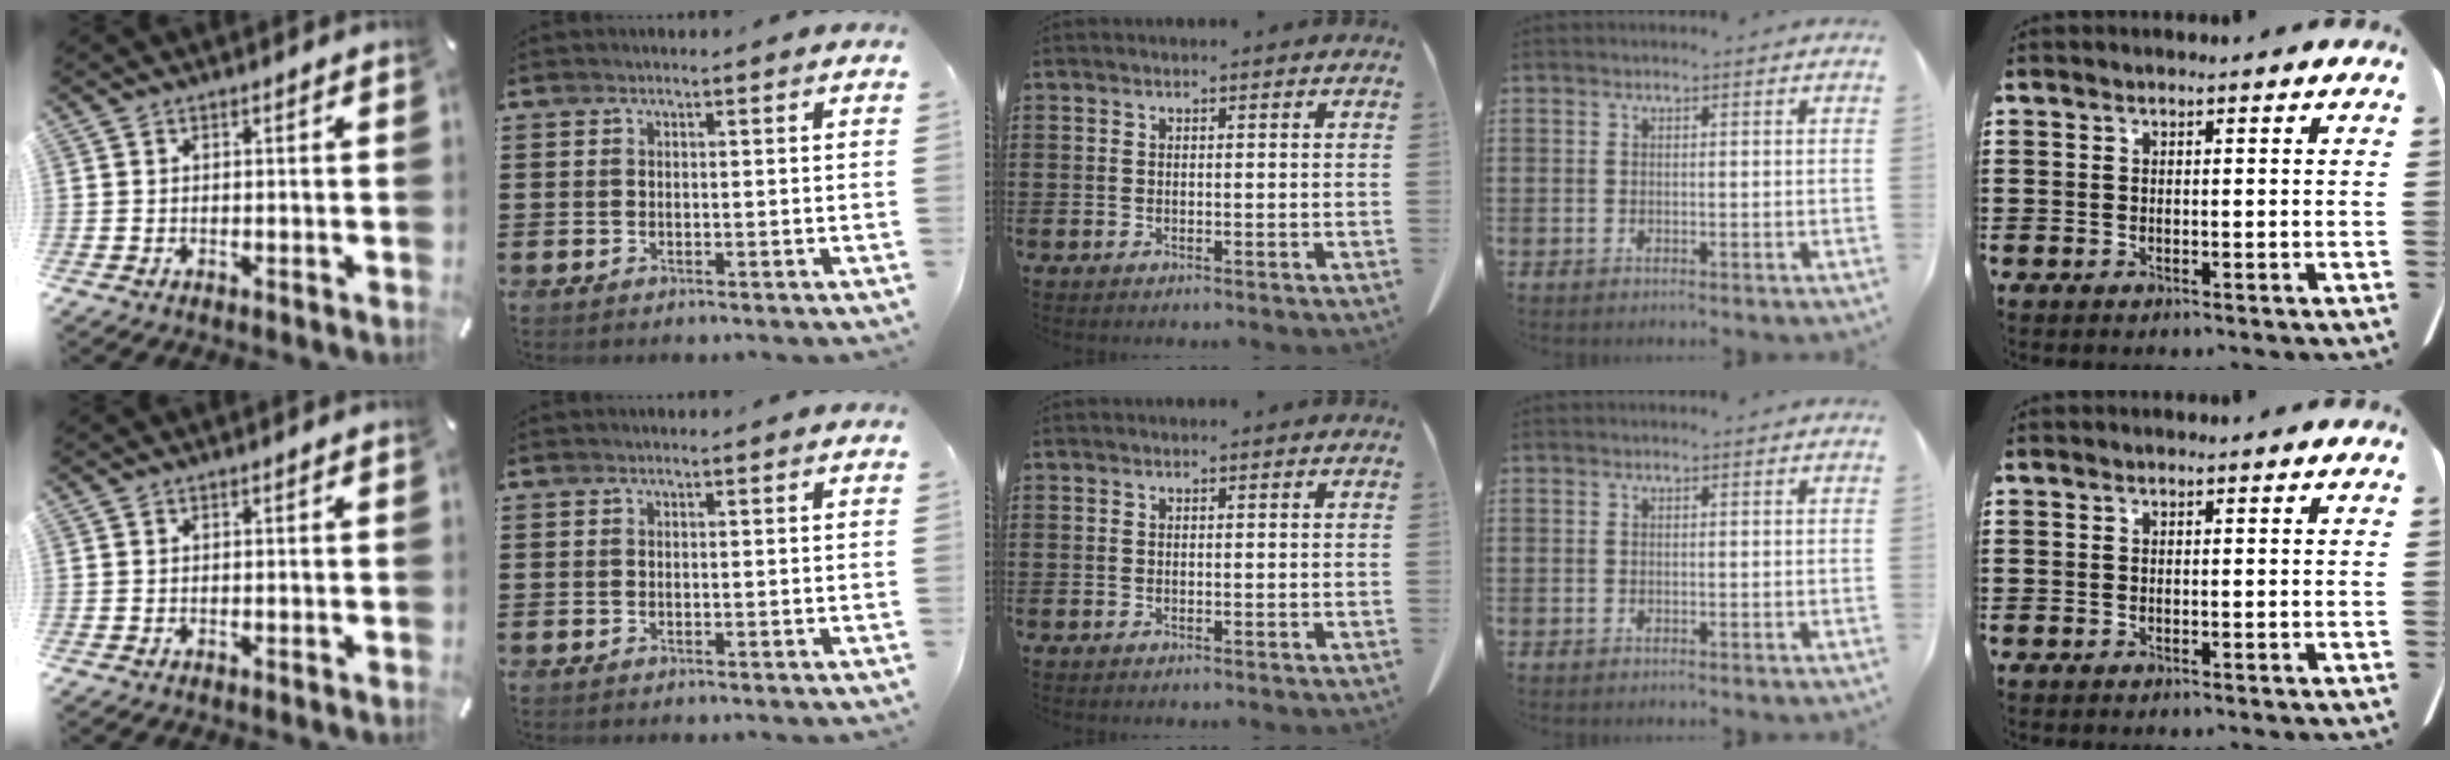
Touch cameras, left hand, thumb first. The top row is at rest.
{}